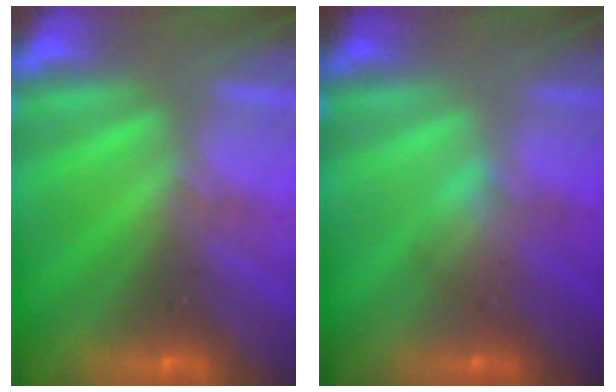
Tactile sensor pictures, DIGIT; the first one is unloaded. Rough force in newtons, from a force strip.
{"total": 2.8}